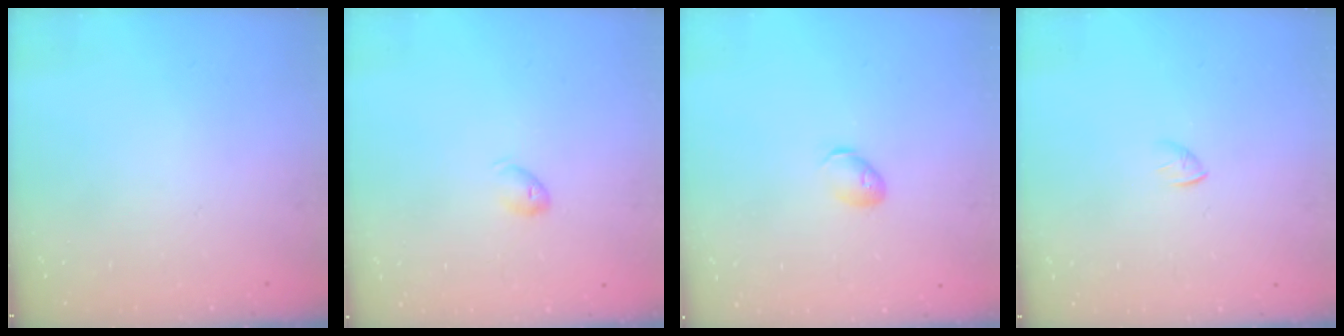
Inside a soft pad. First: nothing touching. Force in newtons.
{"total": 4.9, "press": 4.9, "slide": 0.6}
{"total": 5.8, "press": 5.7, "slide": 0.9}
{"total": 1.3, "press": 1.2, "slide": 0.4}